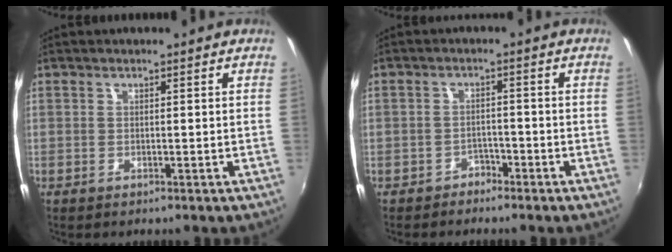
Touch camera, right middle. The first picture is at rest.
{"total": 2.5, "force": [-2.0, 1.5, -0.2], "torque": [0.001, 0.012, -0.031]}